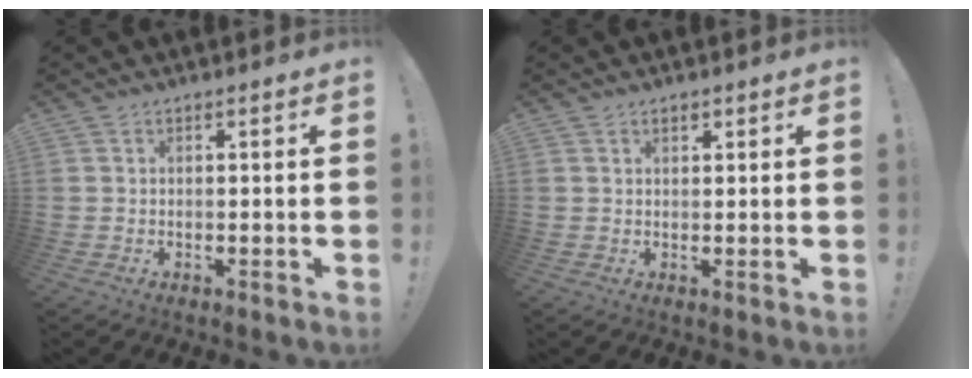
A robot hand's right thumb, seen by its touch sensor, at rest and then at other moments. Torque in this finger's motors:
{"motor_torque": [-0.21, 0.26, 0.02, -0.03, 0.00]}